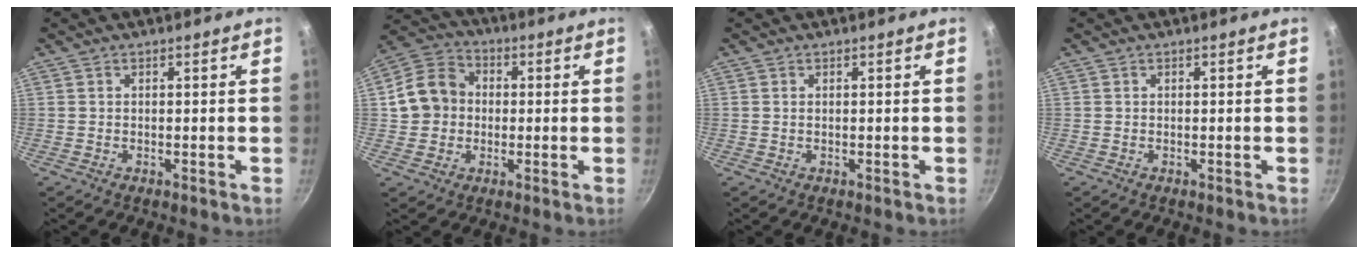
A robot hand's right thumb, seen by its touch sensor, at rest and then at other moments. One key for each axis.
{"total": 10.4, "fx": 0.2, "fy": 9.1, "fz": 5.1, "tx": -0.062, "ty": 0.021, "tz": -0.015}
{"total": 0.0}
{"total": 0.0}